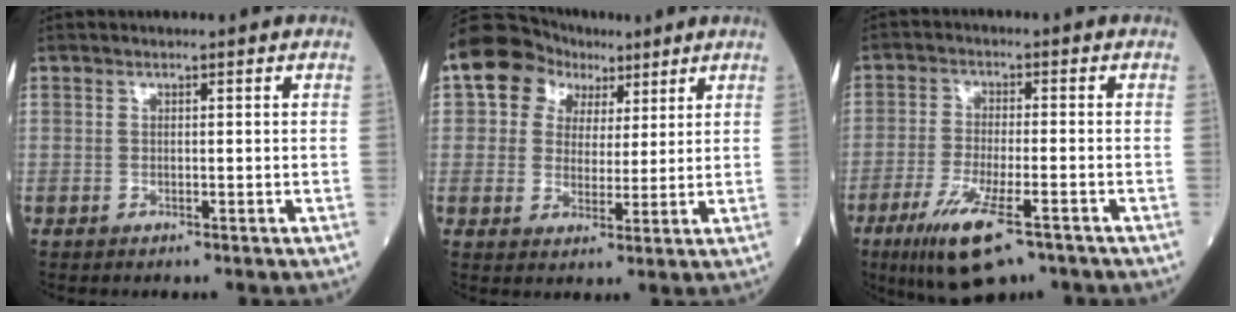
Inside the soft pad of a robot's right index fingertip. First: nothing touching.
{"total": 8.6, "force": [3.9, 7.0, 3.1], "torque": [-0.049, 0.044, 0.067]}
{"total": 10.3, "force": [-6.4, 2.4, 7.7], "torque": [-0.142, -0.024, -0.107]}